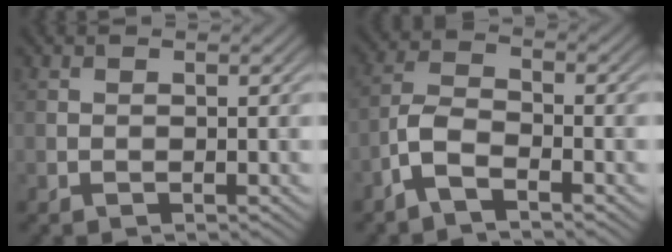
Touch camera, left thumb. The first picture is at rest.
{"total": 4.3, "force": [-3.0, 1.5, 2.8], "torque": [-0.061, 0.003, -0.074]}